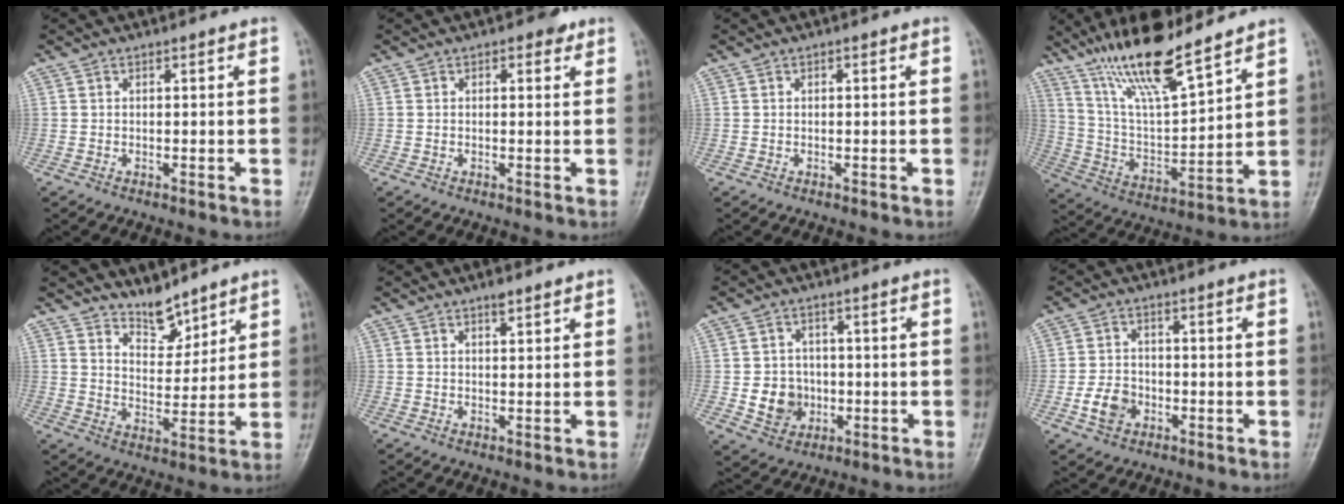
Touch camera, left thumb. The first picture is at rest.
{"total": 2.0, "force": [1.2, 1.2, 1.1], "torque": [-0.001, -0.003, 0.012]}
{"total": 0.0}
{"total": 16.9, "force": [13.1, 3.2, 10.2], "torque": [-0.171, -0.063, 0.248]}
{"total": 6.8, "force": [5.9, 2.7, 1.7], "torque": [-0.002, -0.055, 0.112]}
{"total": 1.9, "force": [1.5, 0.6, 1.0], "torque": [-0.010, -0.009, 0.025]}
{"total": 6.6, "force": [-0.7, 6.0, 2.6], "torque": [-0.014, 0.008, -0.006]}
{"total": 5.0, "force": [-1.7, 4.0, 2.6], "torque": [-0.037, 0.011, -0.032]}